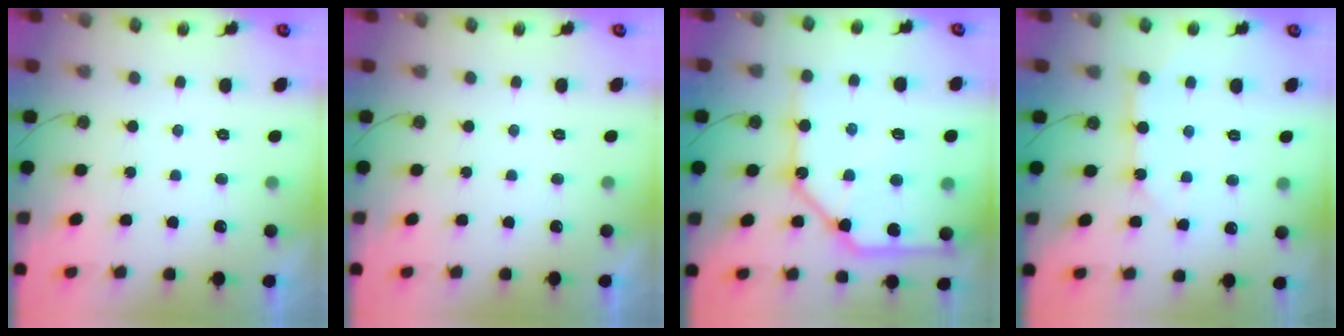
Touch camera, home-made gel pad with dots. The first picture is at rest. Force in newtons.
{"total": 0.0}
{"total": 21.9, "press": 21.8, "slide": 2.1}
{"total": 9.3, "press": 9.2, "slide": 0.7}